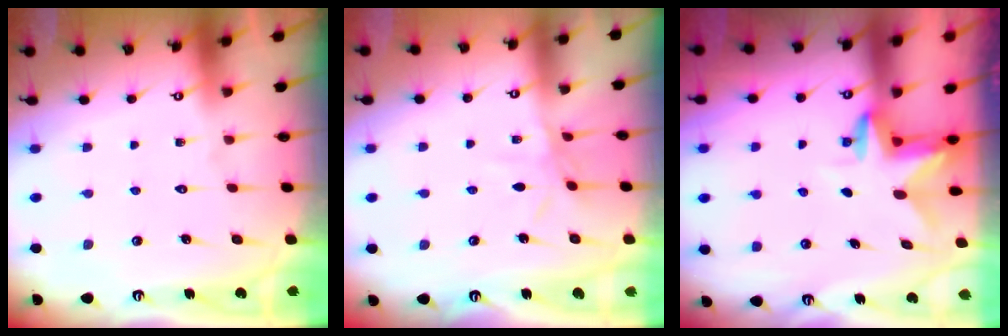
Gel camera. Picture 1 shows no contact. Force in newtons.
{"total": 5.6, "press": 5.6, "slide": 0.6}
{"total": 3.0, "press": 3.0, "slide": 0.3}